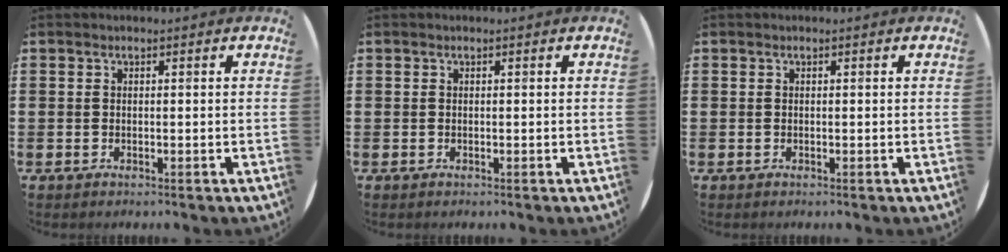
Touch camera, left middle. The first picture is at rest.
{"total": 0.0}
{"total": 0.0}